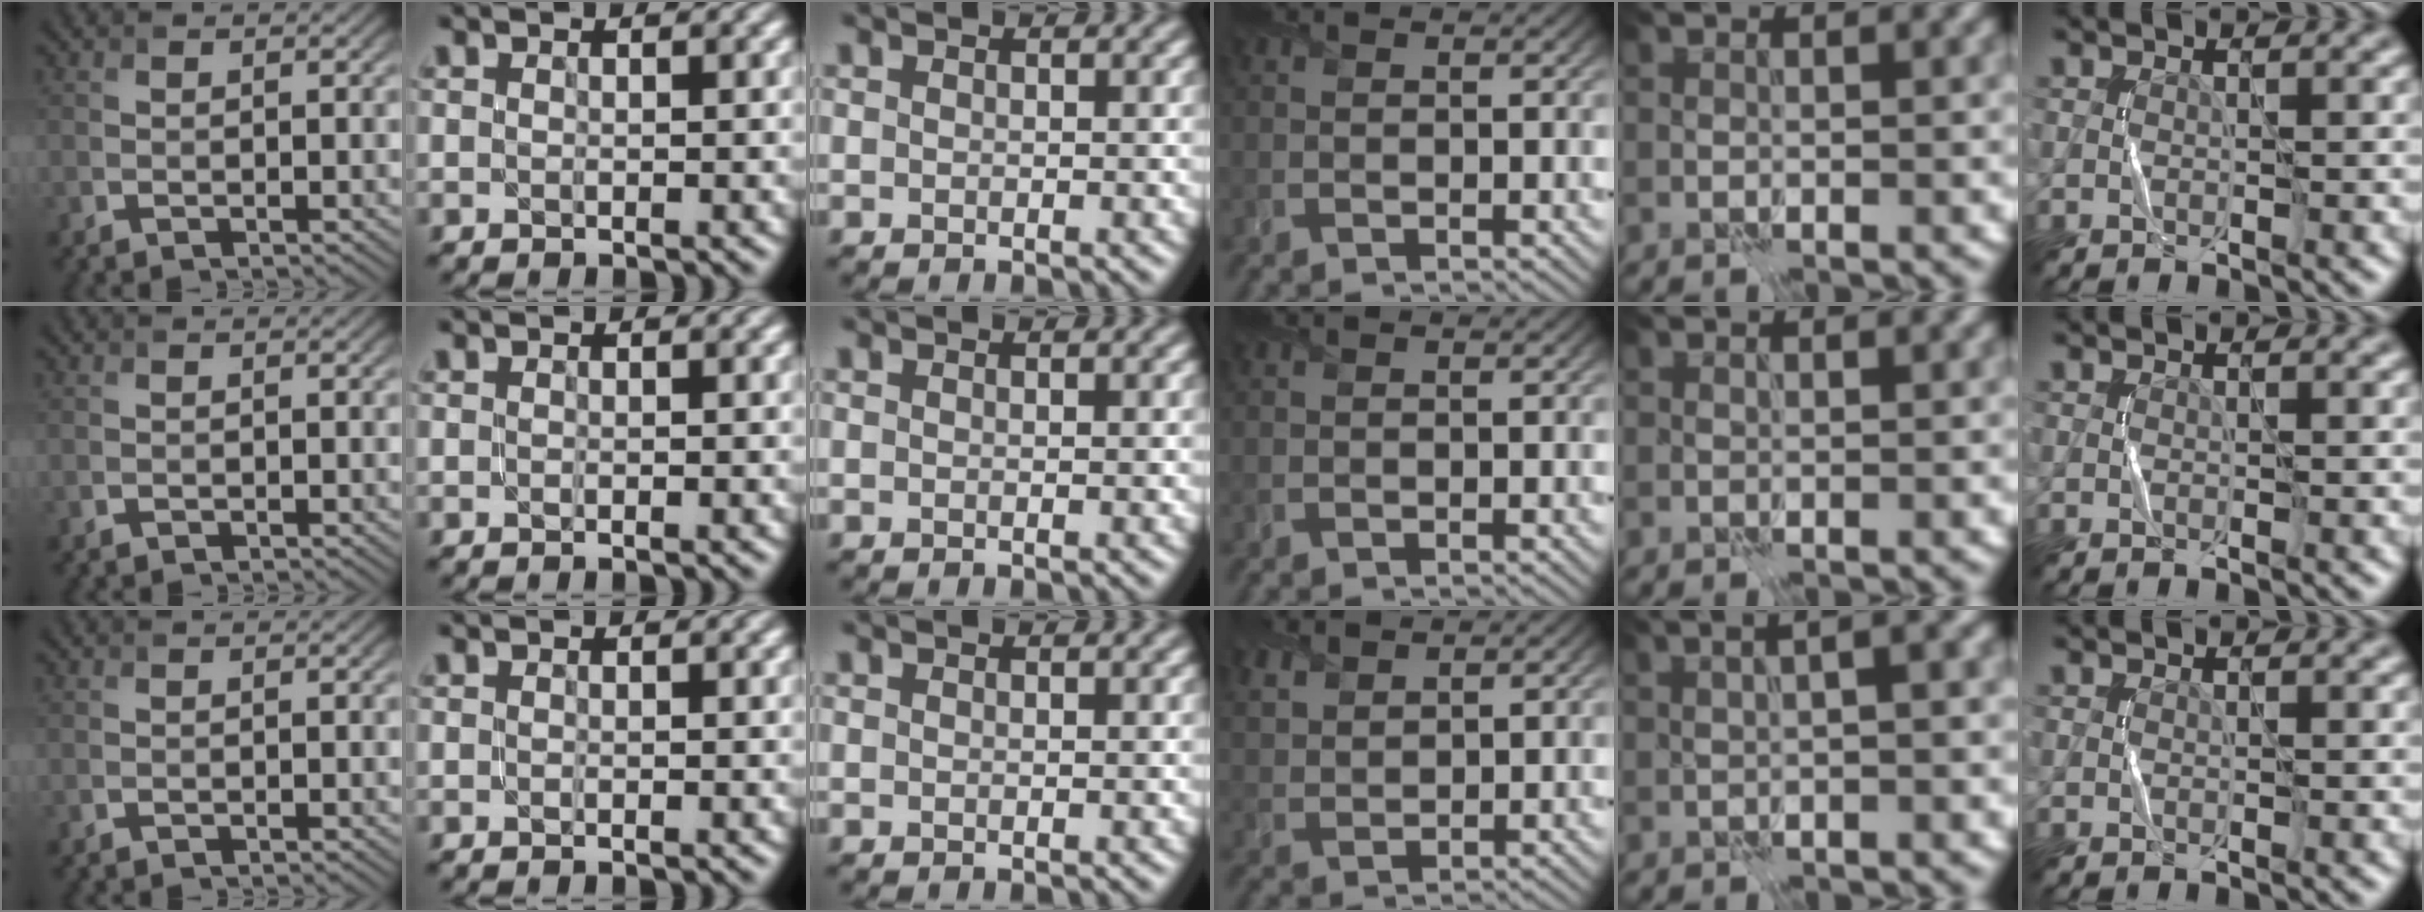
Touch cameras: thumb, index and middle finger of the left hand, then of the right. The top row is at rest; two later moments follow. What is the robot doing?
{"motion": "fold", "object": "shorts"}